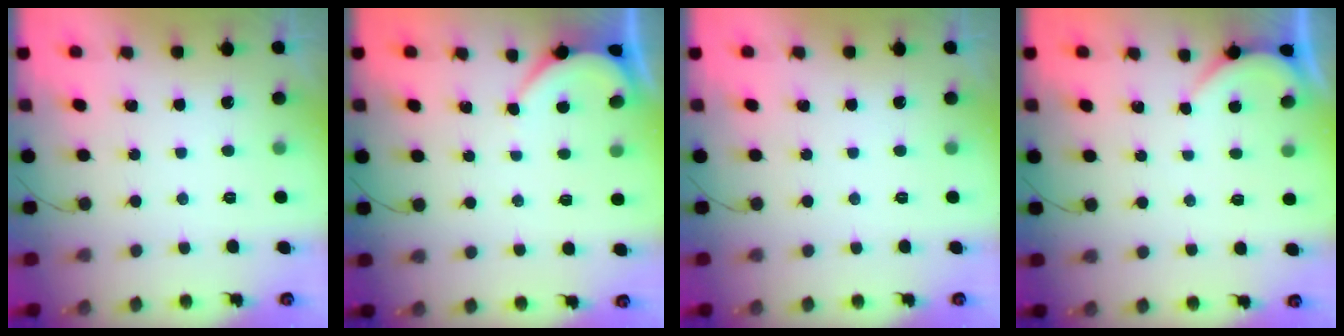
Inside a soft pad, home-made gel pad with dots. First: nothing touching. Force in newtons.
{"total": 2.1, "press": 2.1, "slide": 0.3}
{"total": 0.0}
{"total": 1.9, "press": 1.9, "slide": 0.3}